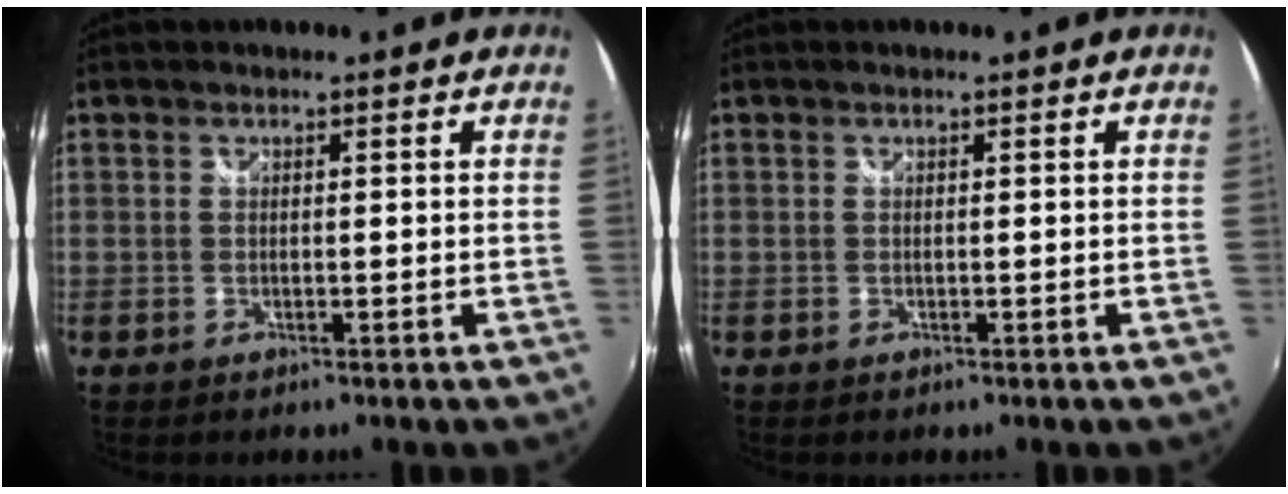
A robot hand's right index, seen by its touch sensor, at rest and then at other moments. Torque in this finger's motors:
{"motor_torque": [0.00, 0.00, 0.01, 0.00]}